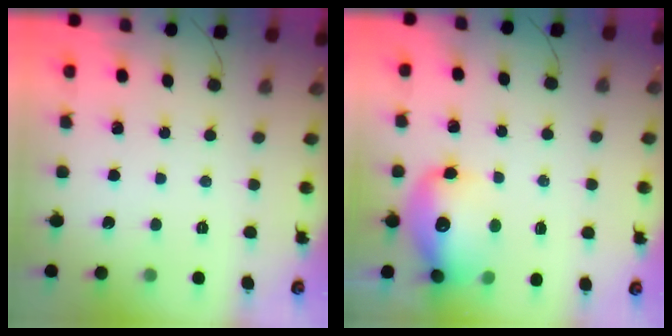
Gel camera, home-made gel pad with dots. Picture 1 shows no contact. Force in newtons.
{"total": 14.6, "press": 14.2, "slide": 3.4}